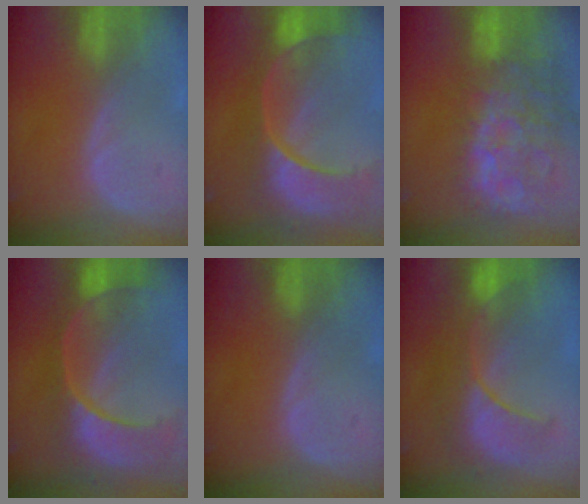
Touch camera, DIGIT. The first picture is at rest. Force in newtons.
{"total": 13.1, "press": 10.6, "slide": 7.7}
{"total": 14.9, "press": 12.1, "slide": 8.8}
{"total": 12.0, "press": 9.7, "slide": 7.0}
{"total": 0.0}
{"total": 10.1, "press": 8.9, "slide": 4.7}